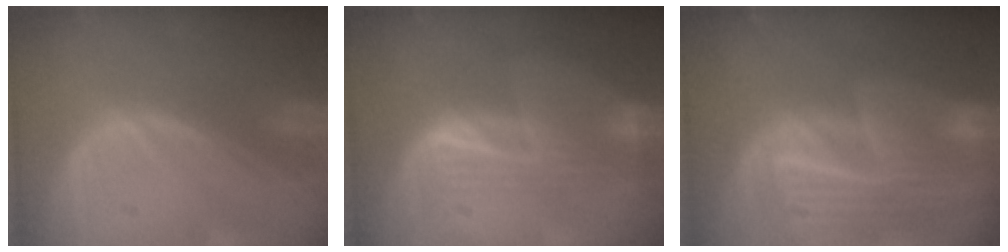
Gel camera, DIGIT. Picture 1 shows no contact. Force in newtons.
{"total": 6.5, "press": 6.2, "slide": 1.9}
{"total": 9.9, "press": 8.5, "slide": 5.0}